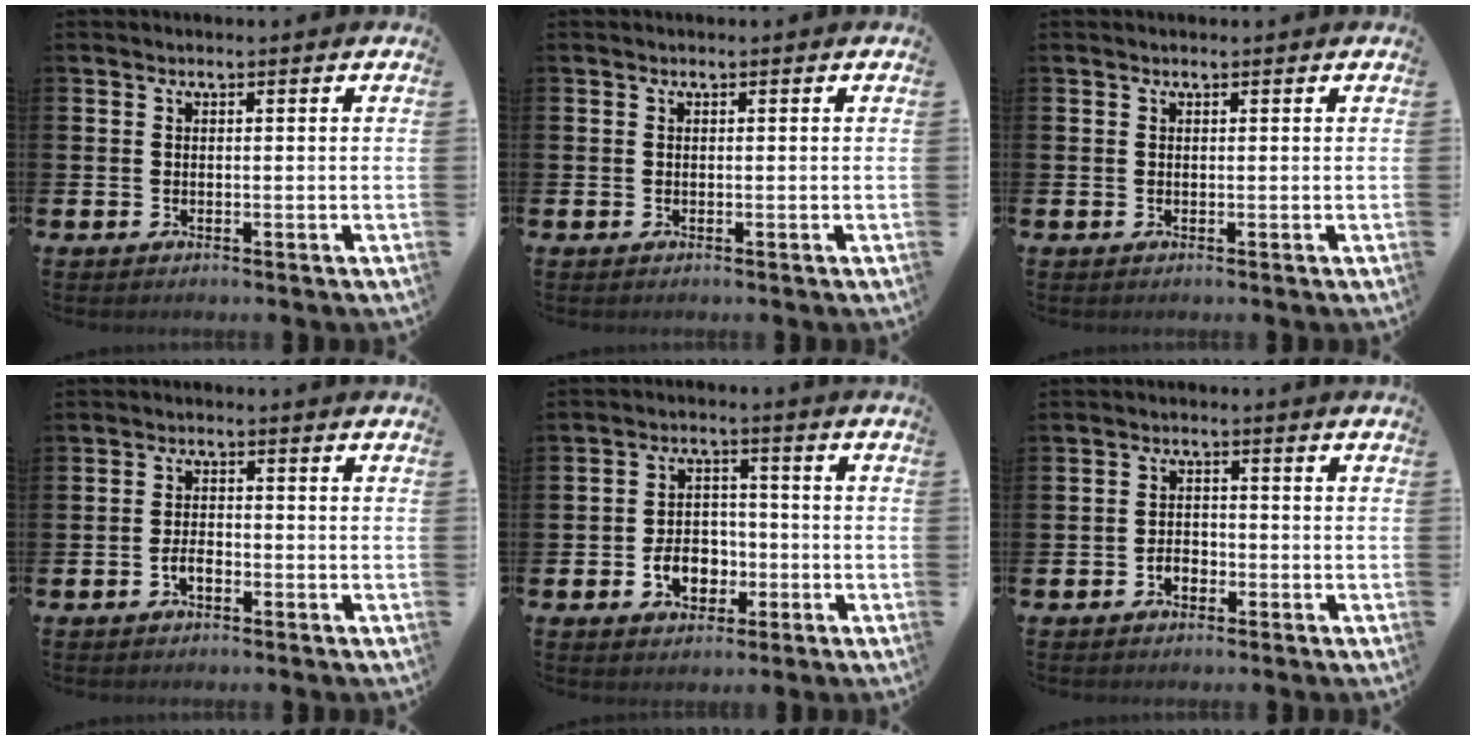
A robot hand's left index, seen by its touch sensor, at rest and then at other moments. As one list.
[{"total": 0.0}, {"total": 0.0}, {"total": 2.1, "force": [-0.9, 1.1, 1.5], "torque": [-0.028, 0.003, -0.019]}, {"total": 5.2, "force": [-2.0, 3.9, 2.8], "torque": [-0.038, 0.004, -0.044]}, {"total": 2.1, "force": [-1.2, 1.5, 0.9], "torque": [-0.019, 0.002, -0.026]}]